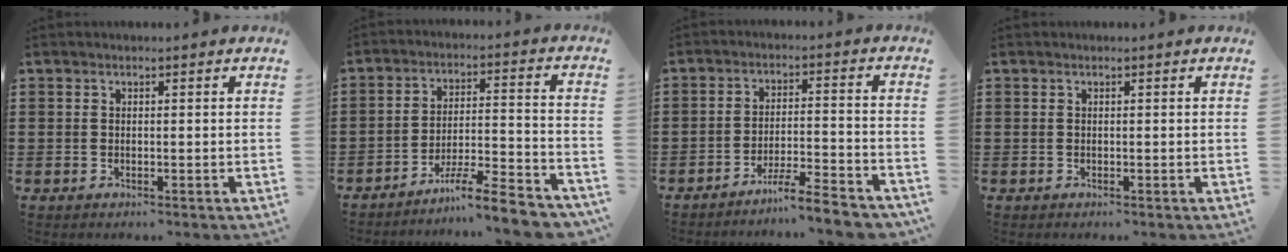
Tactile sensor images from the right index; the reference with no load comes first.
{"total": 8.5, "force": [-7.5, 0.4, 4.1], "torque": [-0.062, 0.009, -0.143]}
{"total": 6.4, "force": [-5.8, 0.0, 2.7], "torque": [-0.048, -0.005, -0.111]}
{"total": 0.0}